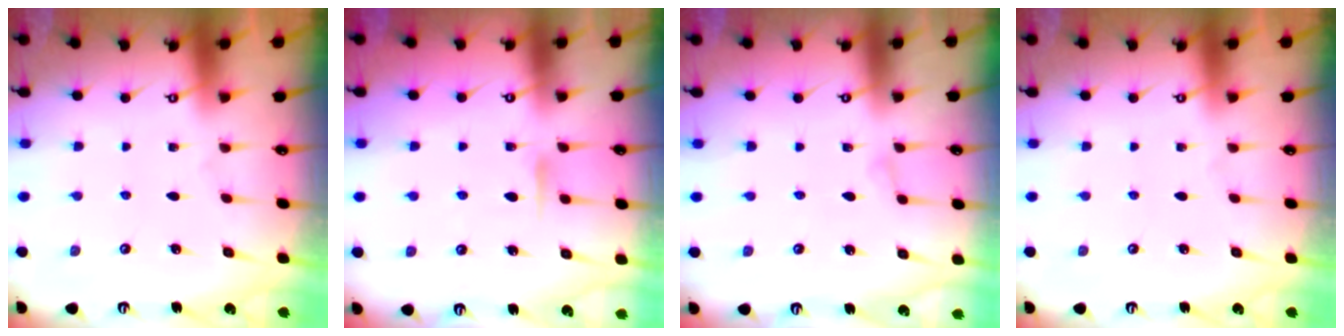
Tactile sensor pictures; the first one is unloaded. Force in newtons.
{"total": 6.7, "press": 6.7, "slide": 0.7}
{"total": 2.2, "press": 2.1, "slide": 0.3}
{"total": 0.0}